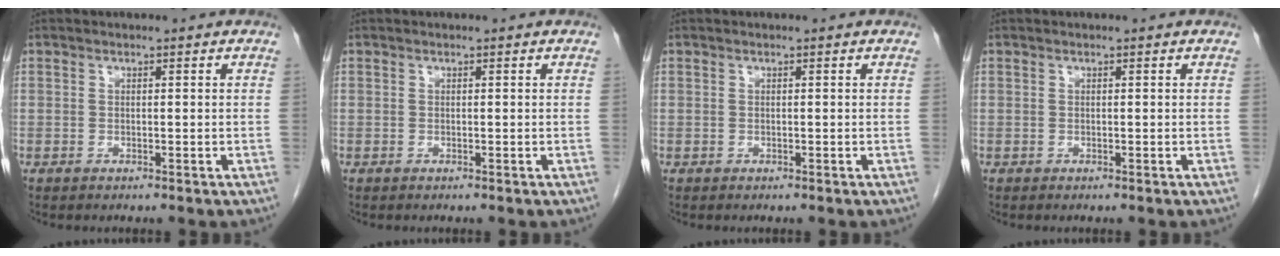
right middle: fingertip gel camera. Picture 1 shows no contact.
{"total": 0.0}
{"total": 0.0}
{"total": 0.0}